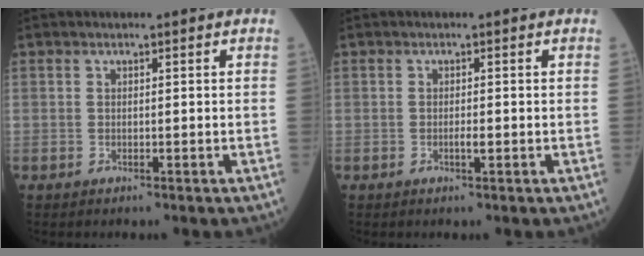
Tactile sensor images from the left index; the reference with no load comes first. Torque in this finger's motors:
{"motor_torque": [0.35, 0.10, 0.00, 0.02]}